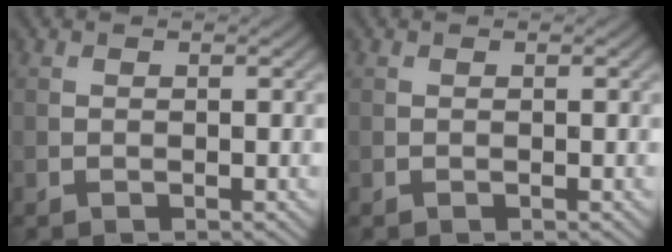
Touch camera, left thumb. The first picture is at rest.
{"total": 0.0}